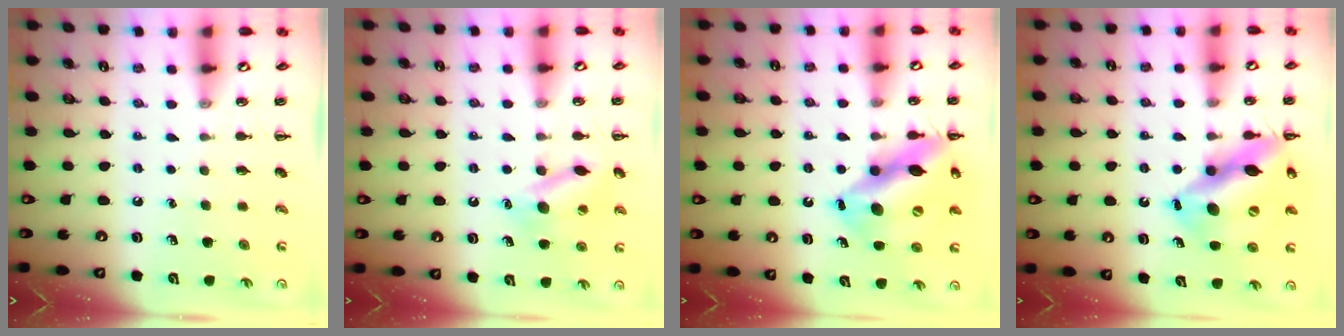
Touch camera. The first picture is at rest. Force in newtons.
{"total": 12.7, "press": 12.6, "slide": 2.0}
{"total": 17.6, "press": 17.3, "slide": 3.1}
{"total": 17.6, "press": 17.3, "slide": 3.1}